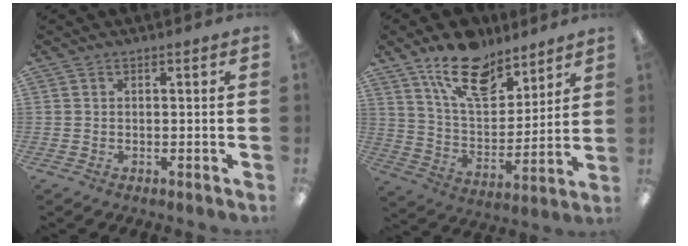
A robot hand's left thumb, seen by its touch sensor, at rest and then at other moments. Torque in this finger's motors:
{"motor_torque": [0.43, 0.35, 1.55, -1.20, 0.39]}